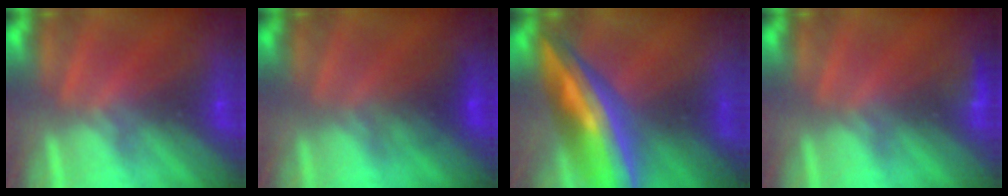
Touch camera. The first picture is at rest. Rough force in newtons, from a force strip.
{"total": 6.6}
{"total": 6.9}
{"total": 2.9}